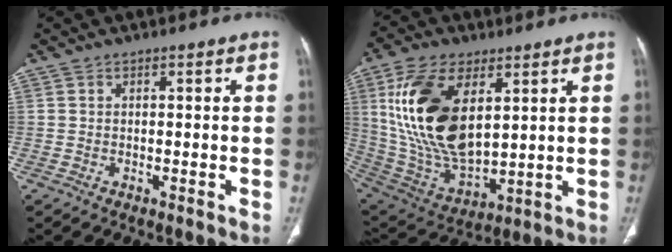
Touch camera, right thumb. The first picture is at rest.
{"total": 21.7, "force": [6.1, 11.2, 17.5], "torque": [-0.334, -0.030, 0.124]}